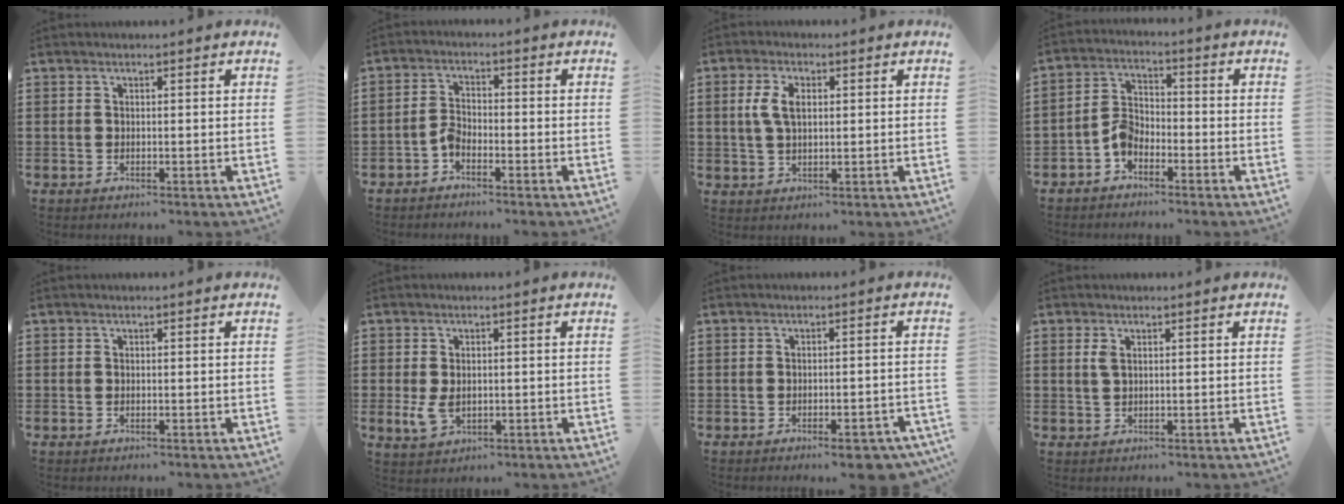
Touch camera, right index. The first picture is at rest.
{"total": 2.4, "force": [-1.7, 1.1, 1.4], "torque": [-0.036, 0.005, -0.037]}
{"total": 4.7, "force": [0.8, 2.5, 3.9], "torque": [-0.091, 0.009, 0.010]}
{"total": 4.5, "force": [-2.6, 2.7, 2.4], "torque": [-0.067, 0.007, -0.056]}
{"total": 0.0}
{"total": 3.2, "force": [-0.2, 2.0, 2.5], "torque": [-0.053, 0.001, -0.004]}
{"total": 3.3, "force": [-2.7, 0.5, 1.9], "torque": [-0.027, 0.000, -0.047]}
{"total": 1.5, "force": [0.5, 0.6, 1.3], "torque": [-0.028, 0.005, 0.007]}